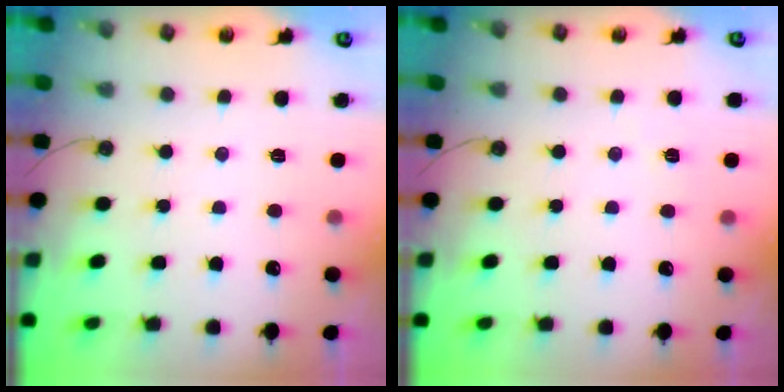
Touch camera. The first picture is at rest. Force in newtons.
{"total": 2.9, "press": 2.1, "slide": 2.1}